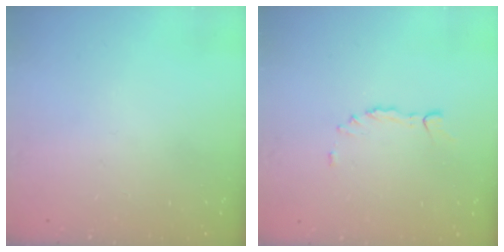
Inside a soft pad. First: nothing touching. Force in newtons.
{"total": 3.0, "press": 2.9, "slide": 0.7}